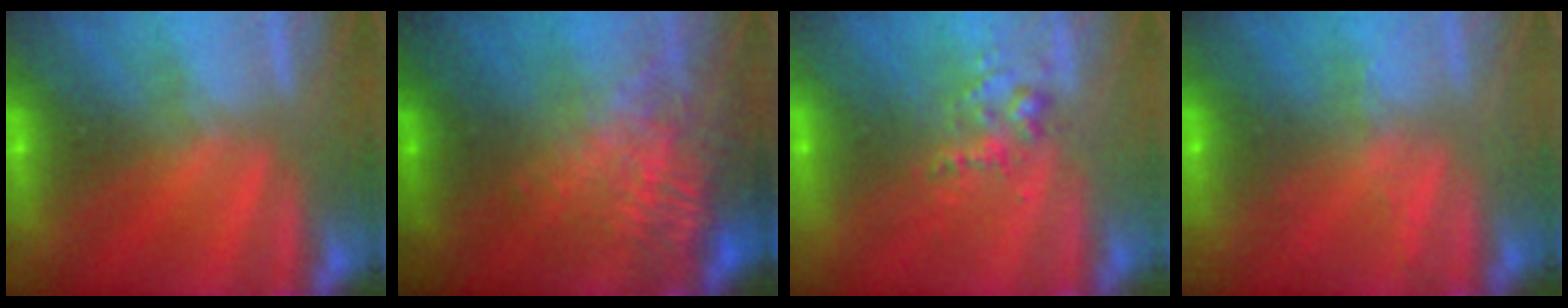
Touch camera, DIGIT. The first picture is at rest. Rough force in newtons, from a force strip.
{"total": 7.1}
{"total": 2.7}
{"total": 2.1}